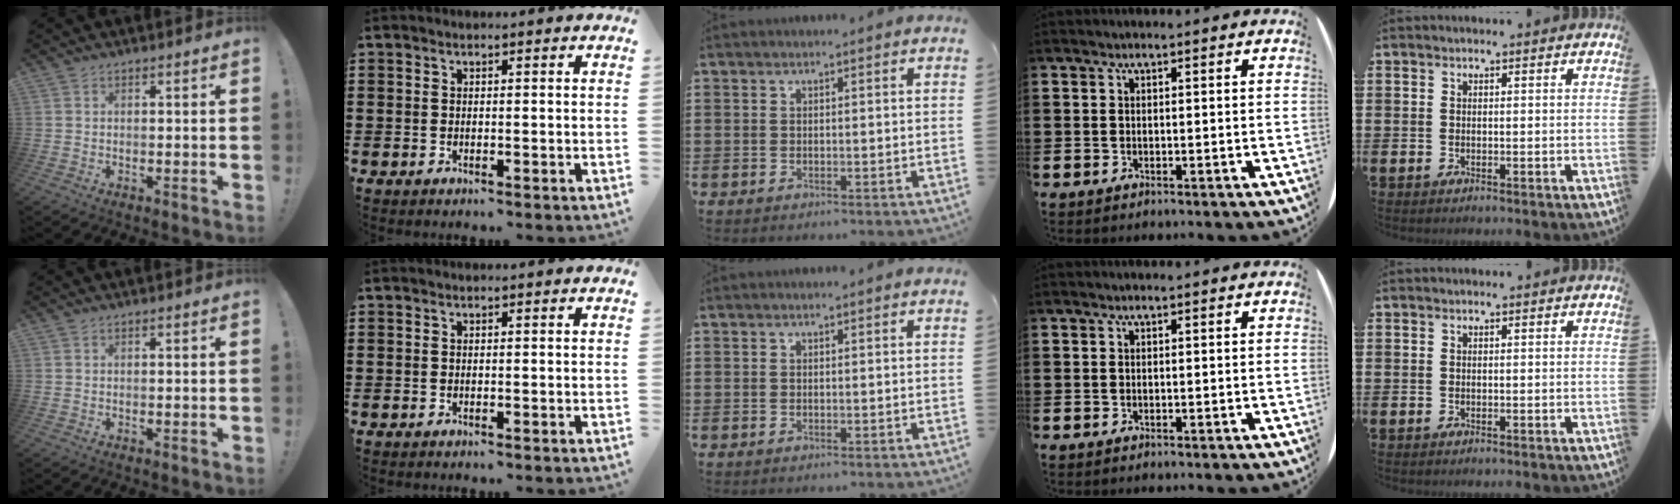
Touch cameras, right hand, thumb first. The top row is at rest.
{}